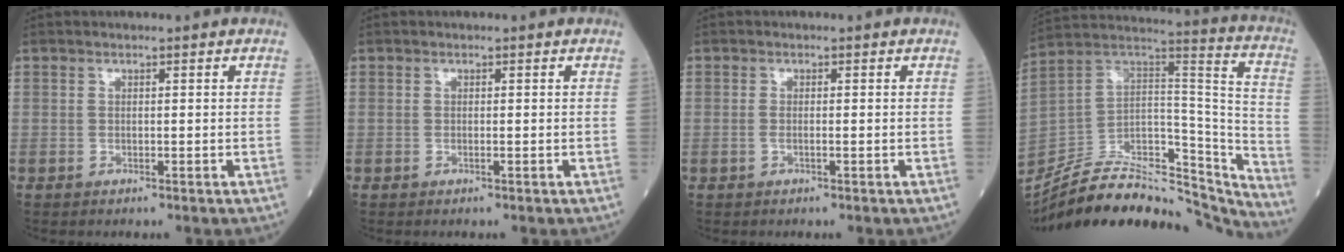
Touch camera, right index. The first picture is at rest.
{"total": 0.0}
{"total": 0.9, "force": [-0.2, 0.2, 0.8], "torque": [-0.017, 0.001, -0.006]}
{"total": 31.7, "force": [-28.2, 7.2, 12.7], "torque": [-0.172, 0.014, -0.419]}